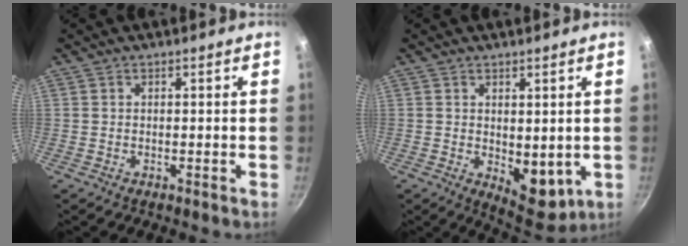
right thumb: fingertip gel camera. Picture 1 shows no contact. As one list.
[{"total": 7.7, "force": [0.0, 4.4, 6.4], "torque": [-0.060, -0.021, 0.013]}]